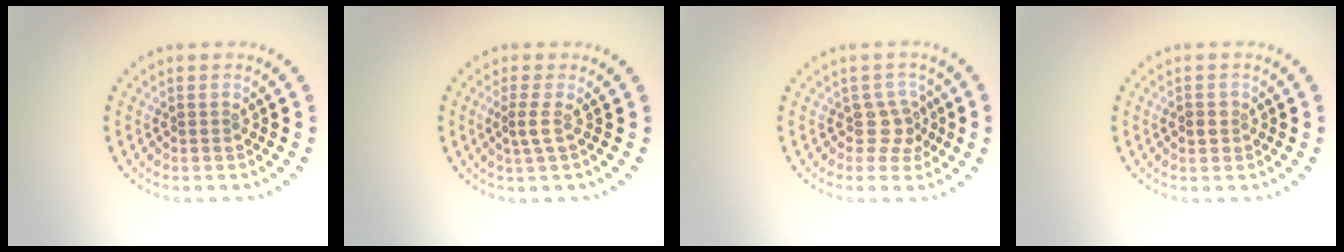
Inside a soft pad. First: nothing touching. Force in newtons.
{"total": 1.3, "press": 1.0, "slide": 0.9}
{"total": 2.3, "press": 1.6, "slide": 1.6}
{"total": 1.2, "press": 1.1, "slide": 0.4}